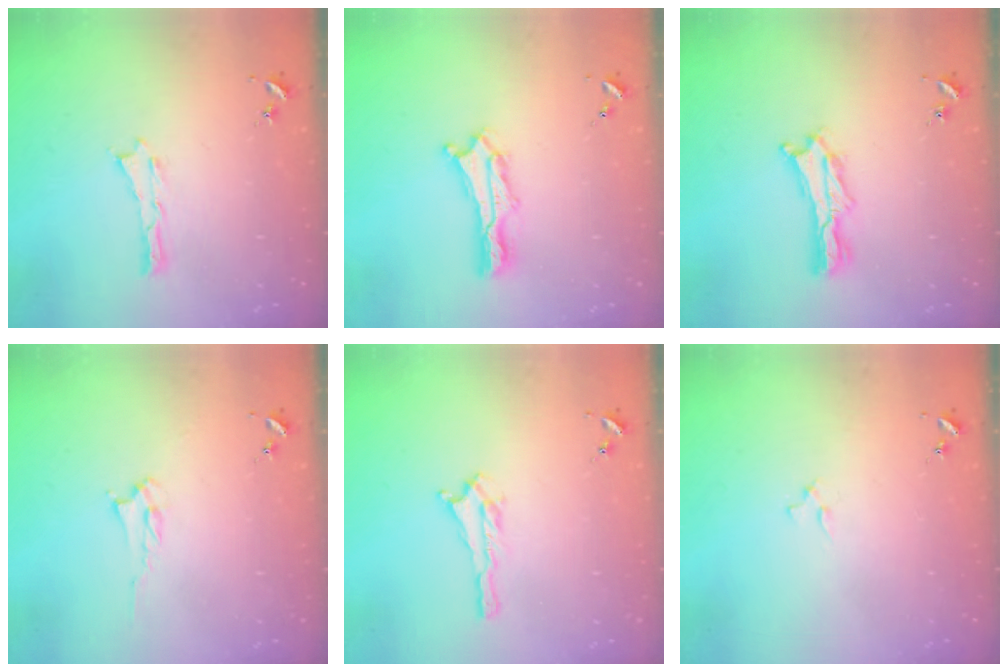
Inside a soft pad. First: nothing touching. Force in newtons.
{"total": 2.2, "press": 2.2, "slide": 0.3}
{"total": 2.1, "press": 2.1, "slide": 0.3}
{"total": 2.0, "press": 1.9, "slide": 0.3}
{"total": 1.5, "press": 1.4, "slide": 0.2}
{"total": 0.9, "press": 0.9, "slide": 0.2}